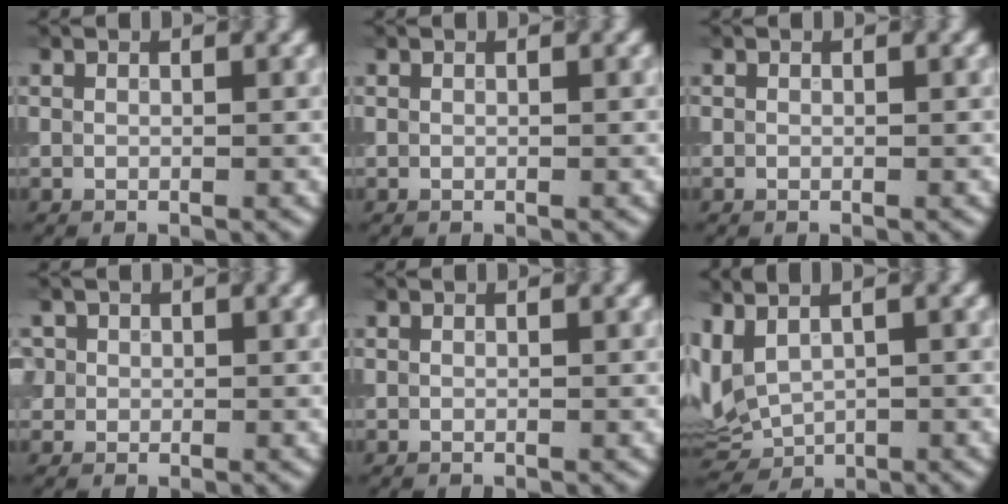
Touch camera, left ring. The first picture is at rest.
{"total": 0.0}
{"total": 0.0}
{"total": 0.6, "force": [0.0, 0.6, -0.2], "torque": [0.005, 0.000, 0.008]}
{"total": 0.0}
{"total": 4.2, "force": [1.0, 2.4, 3.2], "torque": [-0.084, -0.002, 0.034]}